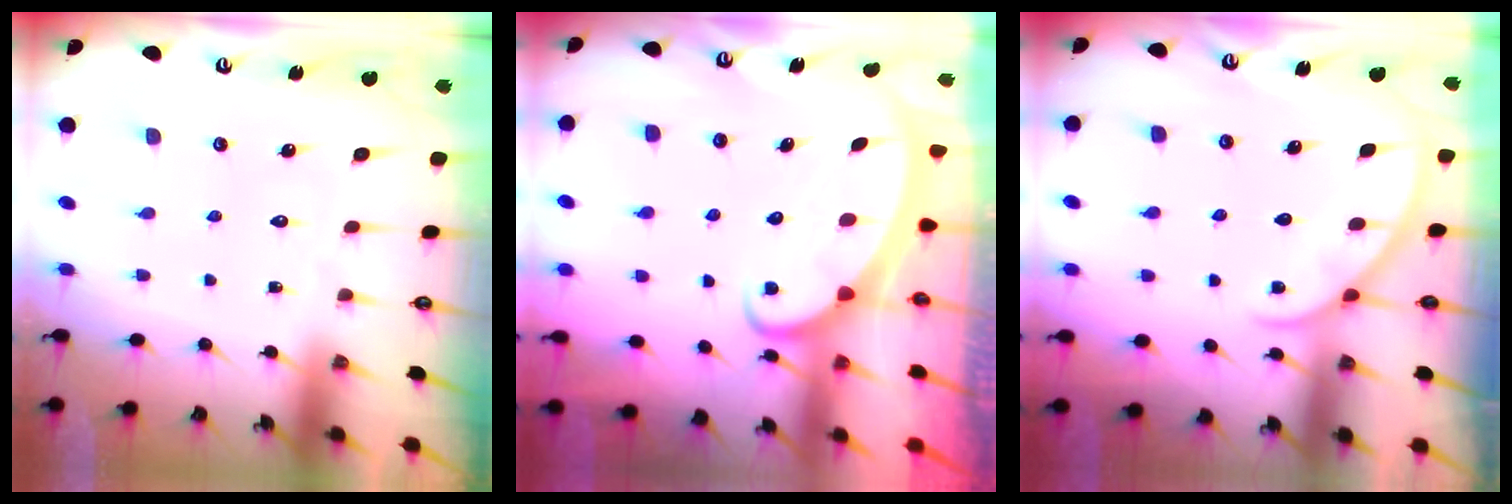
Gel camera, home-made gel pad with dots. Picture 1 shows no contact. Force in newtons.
{"total": 2.7, "press": 2.7, "slide": 0.4}
{"total": 1.8, "press": 1.8, "slide": 0.2}